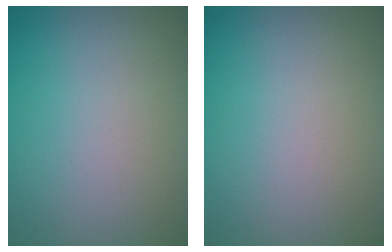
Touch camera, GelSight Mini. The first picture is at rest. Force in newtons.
{"total": 0.0}